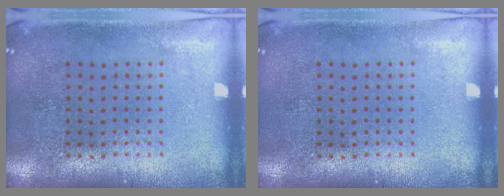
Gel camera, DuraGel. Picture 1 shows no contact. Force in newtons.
{"total": 0.0}